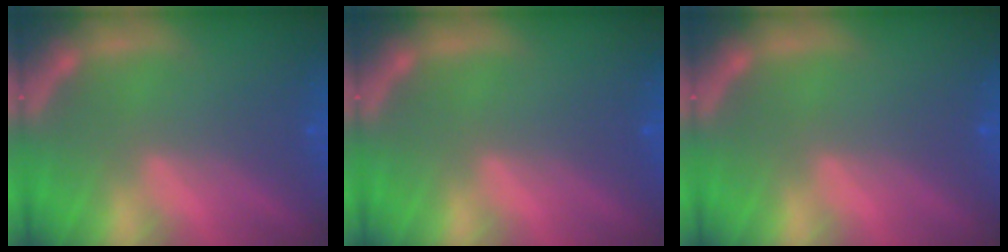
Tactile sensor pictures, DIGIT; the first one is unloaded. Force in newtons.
{"total": 0.0}
{"total": 0.0}